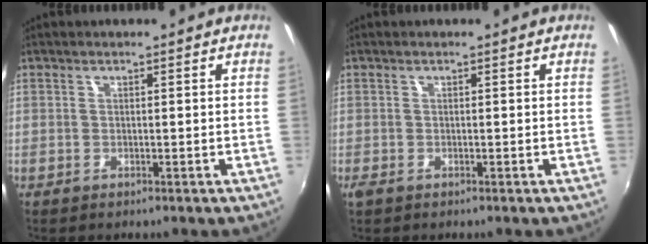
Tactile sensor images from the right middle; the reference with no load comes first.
{"total": 0.9, "force": [-0.4, 0.3, 0.7], "torque": [-0.017, -0.003, -0.007]}